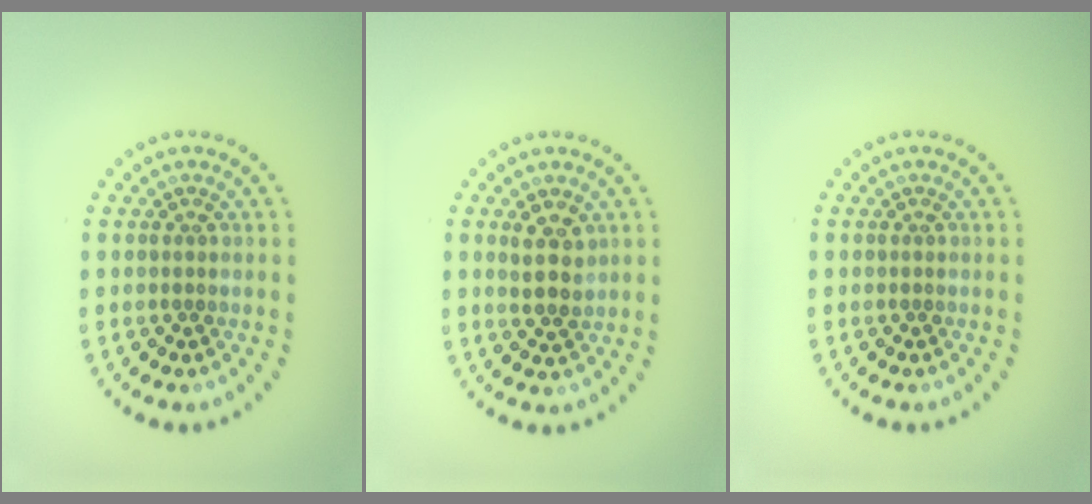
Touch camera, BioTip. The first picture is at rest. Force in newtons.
{"total": 2.5, "press": 2.4, "slide": 0.7}
{"total": 0.0}